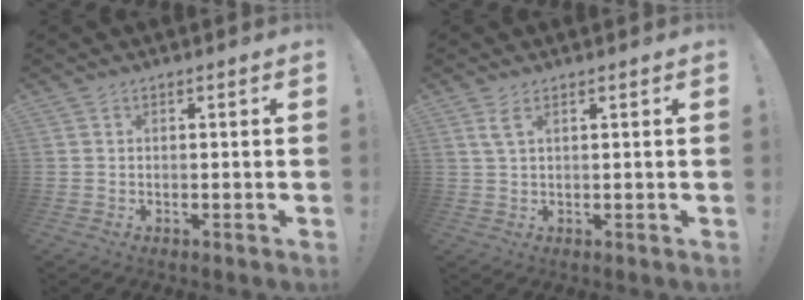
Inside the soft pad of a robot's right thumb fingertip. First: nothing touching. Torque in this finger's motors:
{"motor_torque": [0.01, 0.03, -0.07, 0.12, 0.07]}